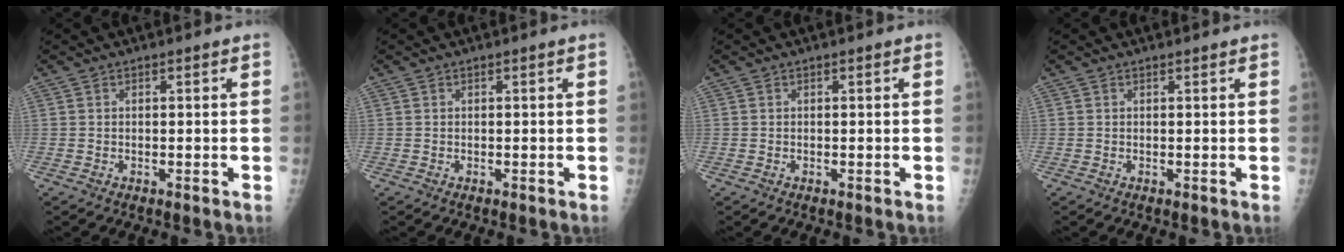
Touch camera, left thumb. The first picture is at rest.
{"total": 0.0}
{"total": 0.0}
{"total": 0.5, "force": [0.5, 0.1, 0.1], "torque": [-0.006, -0.002, 0.007]}